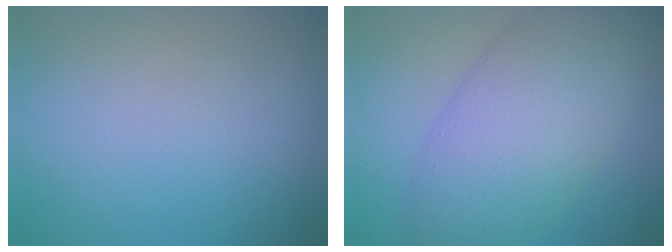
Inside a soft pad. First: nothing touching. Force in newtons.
{"total": 9.2, "press": 9.2, "slide": 0.3}